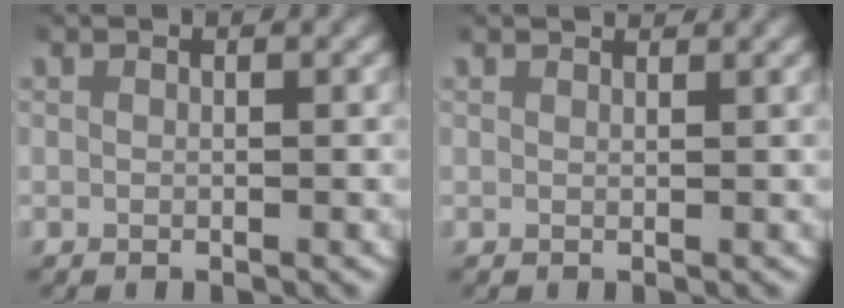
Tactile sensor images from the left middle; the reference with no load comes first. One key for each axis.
{"total": 1.3, "fx": 1.3, "fy": 0.0, "fz": 0.3, "tx": 0.006, "ty": 0.003, "tz": 0.017}